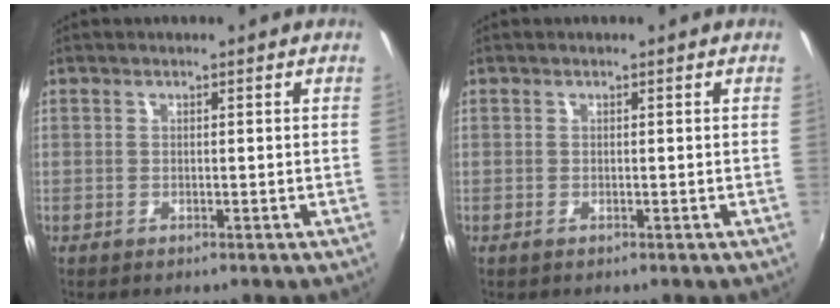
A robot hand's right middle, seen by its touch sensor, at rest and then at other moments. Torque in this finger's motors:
{"motor_torque": [-0.12, -0.33, 0.01, 0.01]}